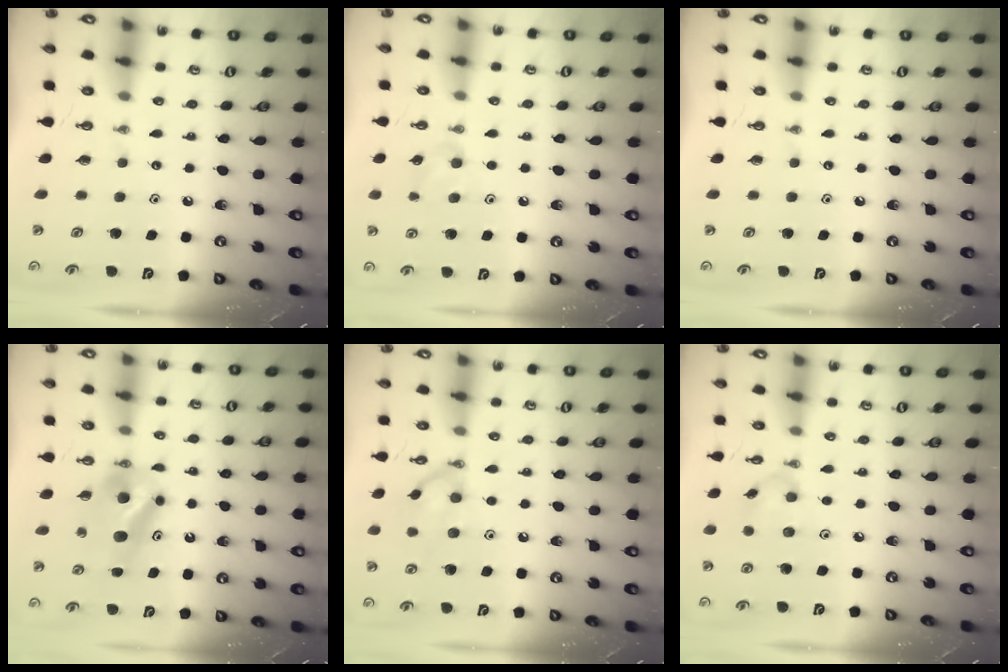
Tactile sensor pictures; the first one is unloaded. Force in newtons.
{"total": 7.8, "press": 7.0, "slide": 3.6}
{"total": 0.0}
{"total": 9.3, "press": 5.9, "slide": 7.2}
{"total": 10.9, "press": 10.8, "slide": 1.6}
{"total": 6.8, "press": 6.8, "slide": 0.9}